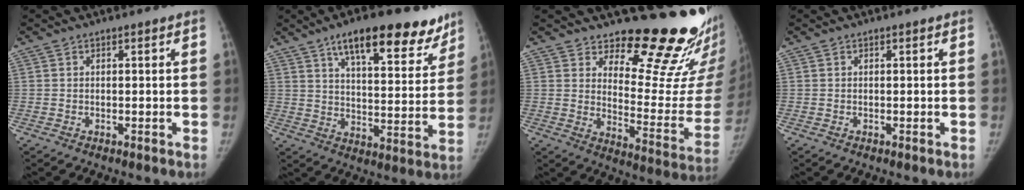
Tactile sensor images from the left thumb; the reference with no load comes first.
{"total": 19.1, "force": [12.6, 7.3, 12.4], "torque": [-0.127, -0.044, 0.186]}
{"total": 18.9, "force": [16.2, 5.9, 7.8], "torque": [-0.042, -0.169, 0.206]}
{"total": 0.0}